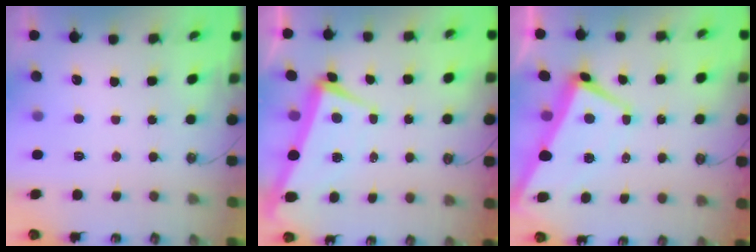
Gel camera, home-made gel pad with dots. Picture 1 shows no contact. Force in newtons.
{"total": 0.8, "press": 0.1, "slide": 0.8}
{"total": 1.0, "press": 0.2, "slide": 1.0}